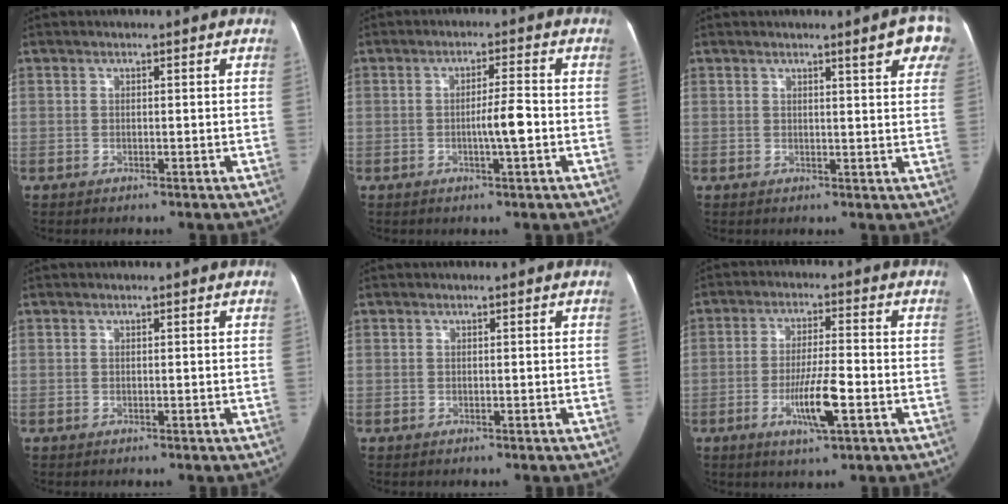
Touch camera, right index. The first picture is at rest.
{"total": 4.3, "force": [-1.0, -0.1, 4.2], "torque": [-0.068, -0.001, -0.018]}
{"total": 6.2, "force": [3.9, 0.8, 4.8], "torque": [-0.044, -0.002, 0.032]}
{"total": 0.0}
{"total": 0.0}
{"total": 8.1, "force": [-2.9, 0.7, 7.5], "torque": [-0.135, -0.009, -0.049]}